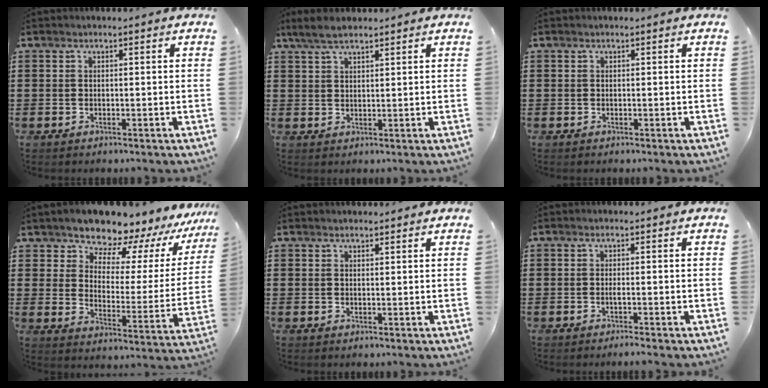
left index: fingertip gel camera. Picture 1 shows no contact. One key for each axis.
{"total": 4.0, "fx": 2.8, "fy": 1.3, "fz": 2.5, "tx": -0.056, "ty": 0.004, "tz": 0.053}
{"total": 0.0}
{"total": 8.5, "fx": 8.1, "fy": 2.6, "fz": 1.0, "tx": -0.043, "ty": -0.073, "tz": 0.143}
{"total": 1.0, "fx": 1.0, "fy": 0.2, "fz": 0.1, "tx": -0.004, "ty": 0.000, "tz": 0.020}
{"total": 1.2, "fx": -0.4, "fy": -0.4, "fz": 1.1, "tx": -0.020, "ty": -0.005, "tz": -0.009}